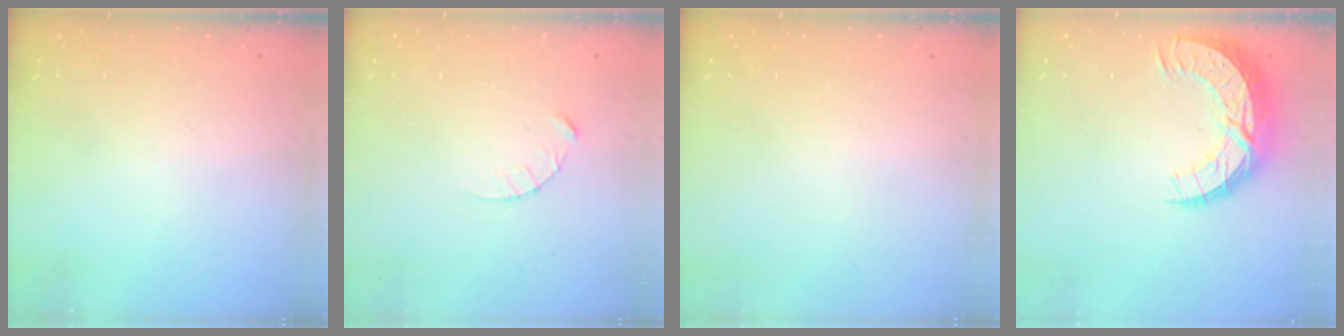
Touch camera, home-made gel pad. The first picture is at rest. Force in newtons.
{"total": 3.1, "press": 3.1, "slide": 0.3}
{"total": 0.0}
{"total": 12.6, "press": 12.6, "slide": 0.8}